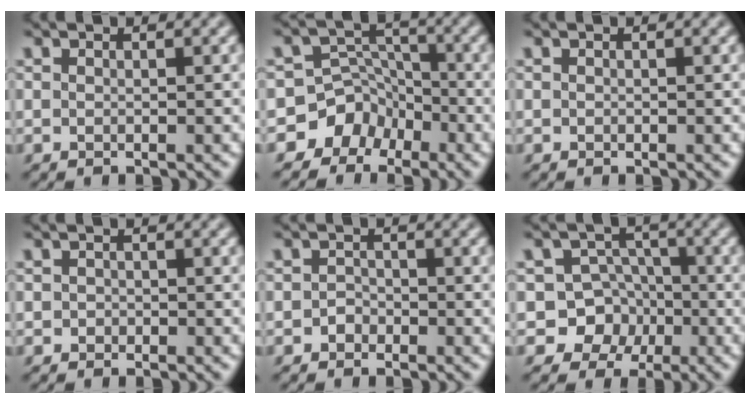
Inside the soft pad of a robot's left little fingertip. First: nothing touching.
{"total": 6.1, "force": [-4.2, 4.5, 0.0], "torque": [0.030, 0.012, -0.090]}
{"total": 0.0}
{"total": 0.7, "force": [-0.3, 0.6, 0.1], "torque": [0.005, -0.001, -0.008]}
{"total": 1.1, "force": [-0.7, 0.8, 0.2], "torque": [0.002, 0.003, -0.017]}
{"total": 7.4, "force": [-3.1, 6.6, 1.6], "torque": [-0.005, 0.007, -0.074]}